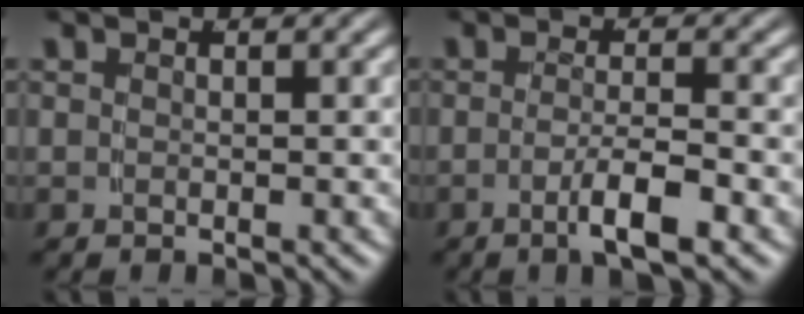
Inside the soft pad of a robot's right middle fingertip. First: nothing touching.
{"total": 3.3, "force": [-1.9, -0.2, 2.8], "torque": [-0.049, -0.011, -0.027]}